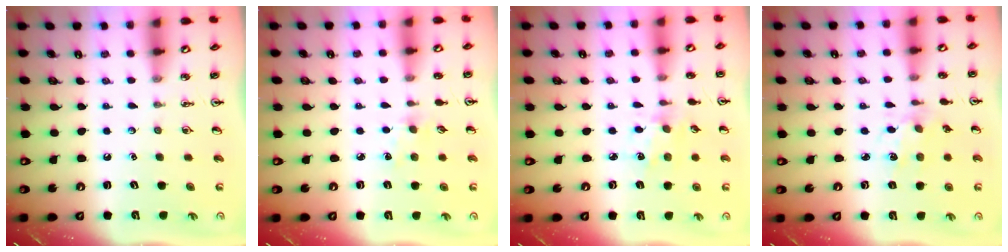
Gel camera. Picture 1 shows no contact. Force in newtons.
{"total": 2.6, "press": 2.5, "slide": 0.5}
{"total": 2.0, "press": 2.0, "slide": 0.4}
{"total": 3.0, "press": 2.9, "slide": 0.6}